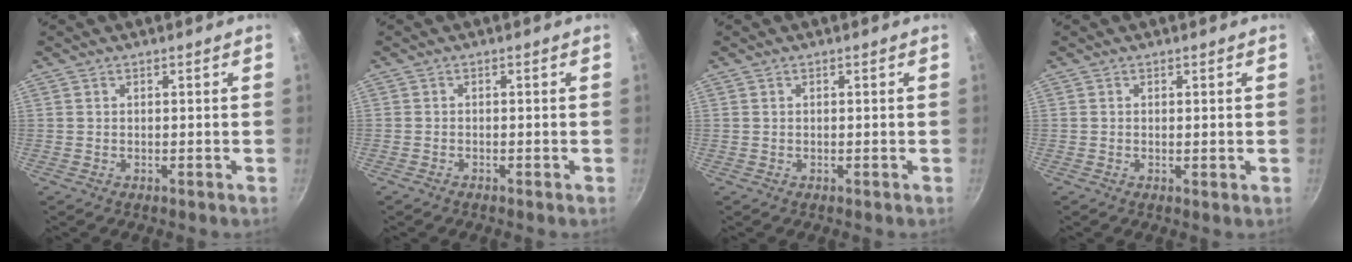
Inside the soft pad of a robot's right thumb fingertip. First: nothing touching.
{"total": 0.7, "force": [-0.6, 0.3, 0.1], "torque": [-0.012, 0.008, -0.015]}
{"total": 0.0}
{"total": 0.6, "force": [0.1, 0.2, 0.6], "torque": [-0.009, -0.003, 0.000]}